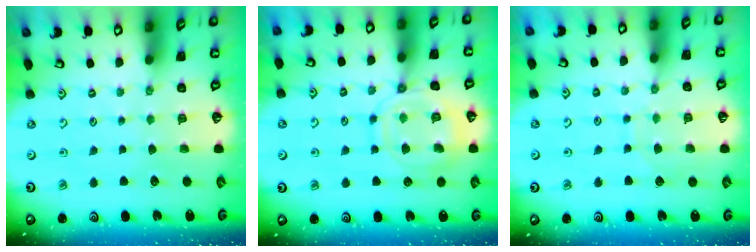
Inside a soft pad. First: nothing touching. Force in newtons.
{"total": 14.4, "press": 14.3, "slide": 1.2}
{"total": 6.4, "press": 6.4, "slide": 0.1}